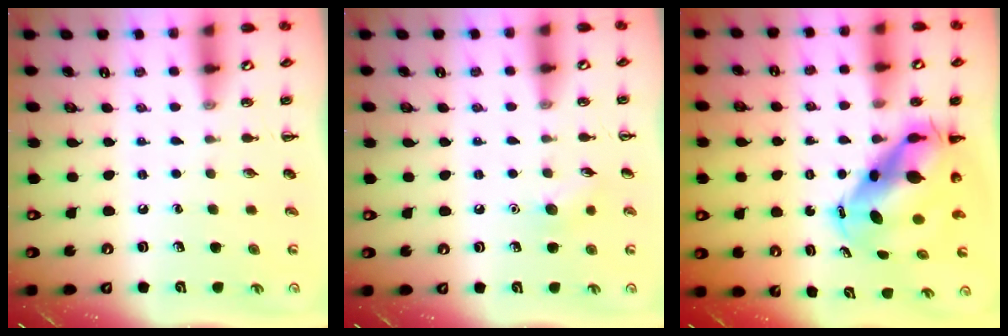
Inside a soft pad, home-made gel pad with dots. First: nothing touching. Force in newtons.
{"total": 6.5, "press": 6.3, "slide": 1.6}
{"total": 10.6, "press": 10.2, "slide": 3.0}